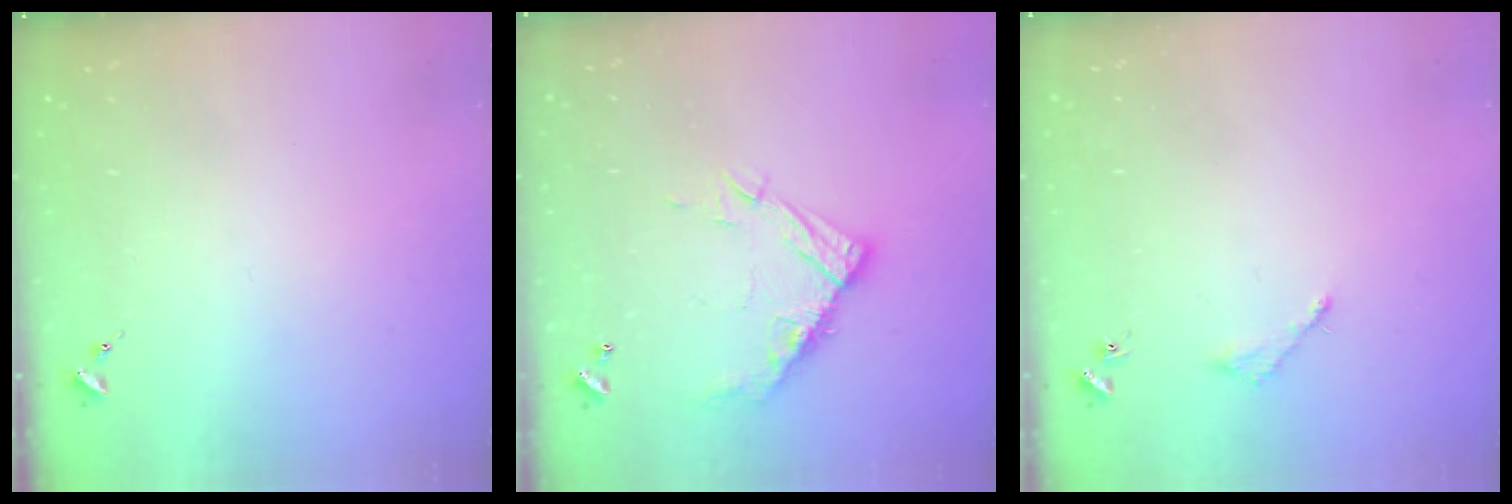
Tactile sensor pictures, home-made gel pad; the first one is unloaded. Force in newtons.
{"total": 13.1, "press": 13.1, "slide": 1.1}
{"total": 3.0, "press": 3.0, "slide": 0.4}